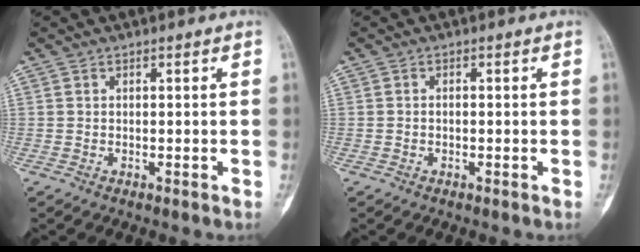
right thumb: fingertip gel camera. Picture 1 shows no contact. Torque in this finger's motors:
{"motor_torque": [-0.04, 0.04, 0.01, 0.14, -0.02]}